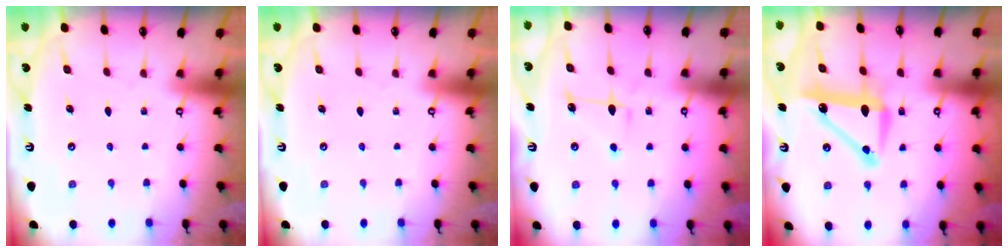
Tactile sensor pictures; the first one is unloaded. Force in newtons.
{"total": 0.0}
{"total": 6.5, "press": 6.4, "slide": 0.6}
{"total": 11.1, "press": 11.1, "slide": 0.3}